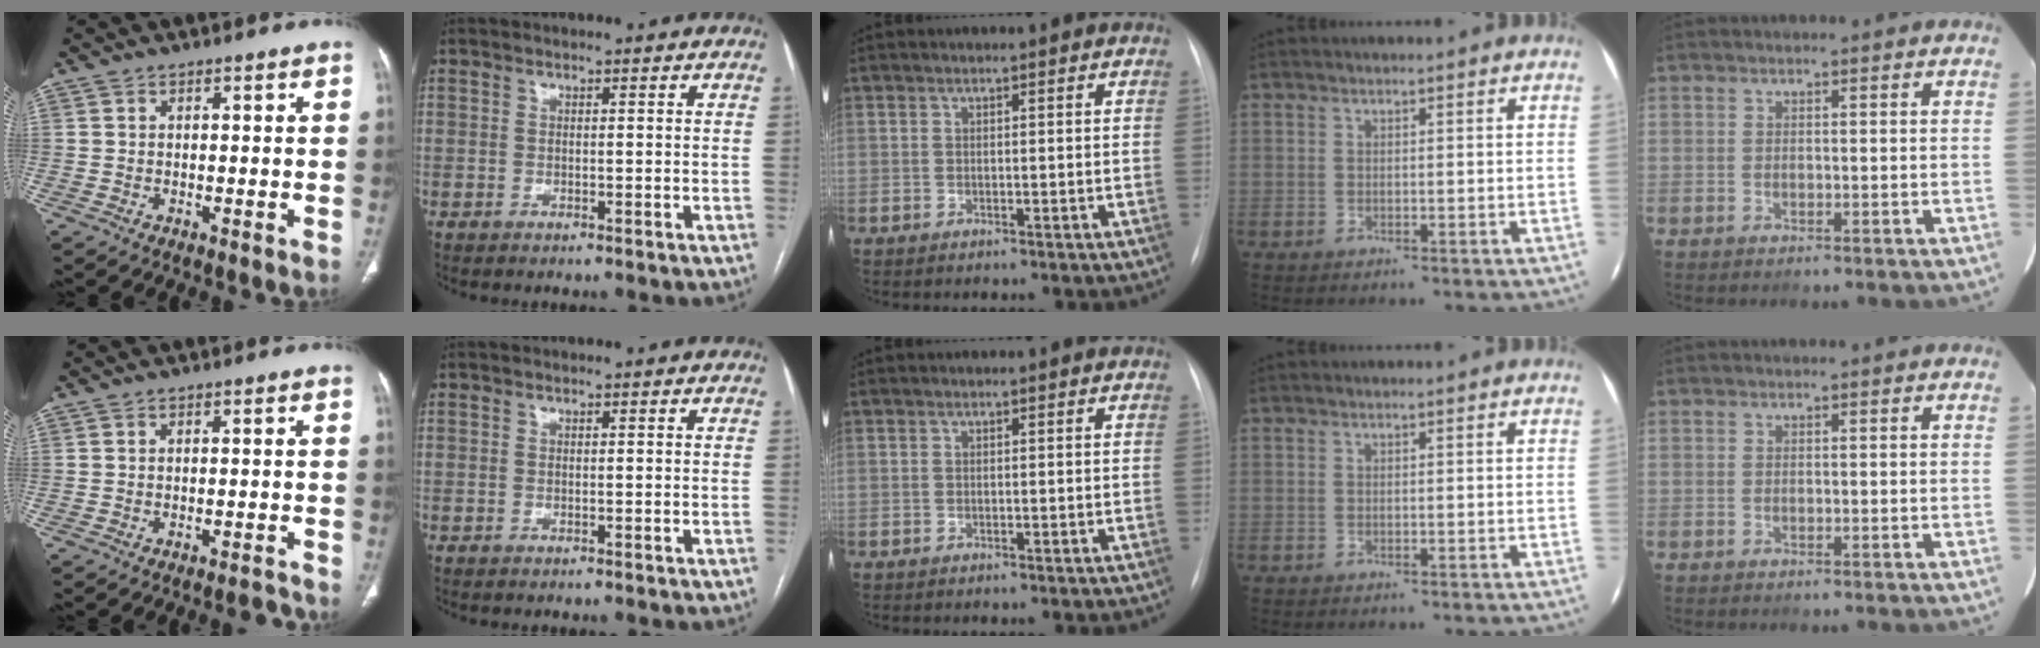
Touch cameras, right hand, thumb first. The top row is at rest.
{"thumb": {"total": 3.4, "force": [-3.2, 0.6, 0.9], "torque": [-0.013, 0.021, -0.041]}}